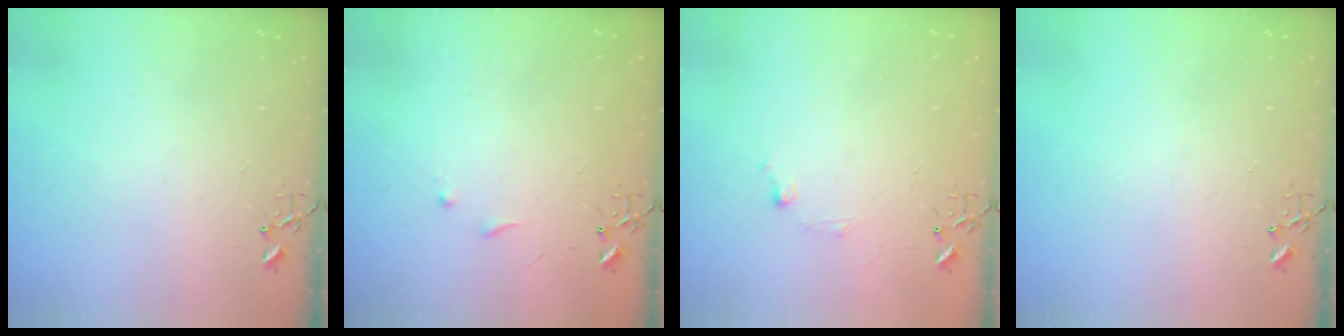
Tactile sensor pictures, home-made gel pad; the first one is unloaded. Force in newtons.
{"total": 5.3, "press": 5.2, "slide": 0.7}
{"total": 5.8, "press": 5.7, "slide": 0.7}
{"total": 0.0}